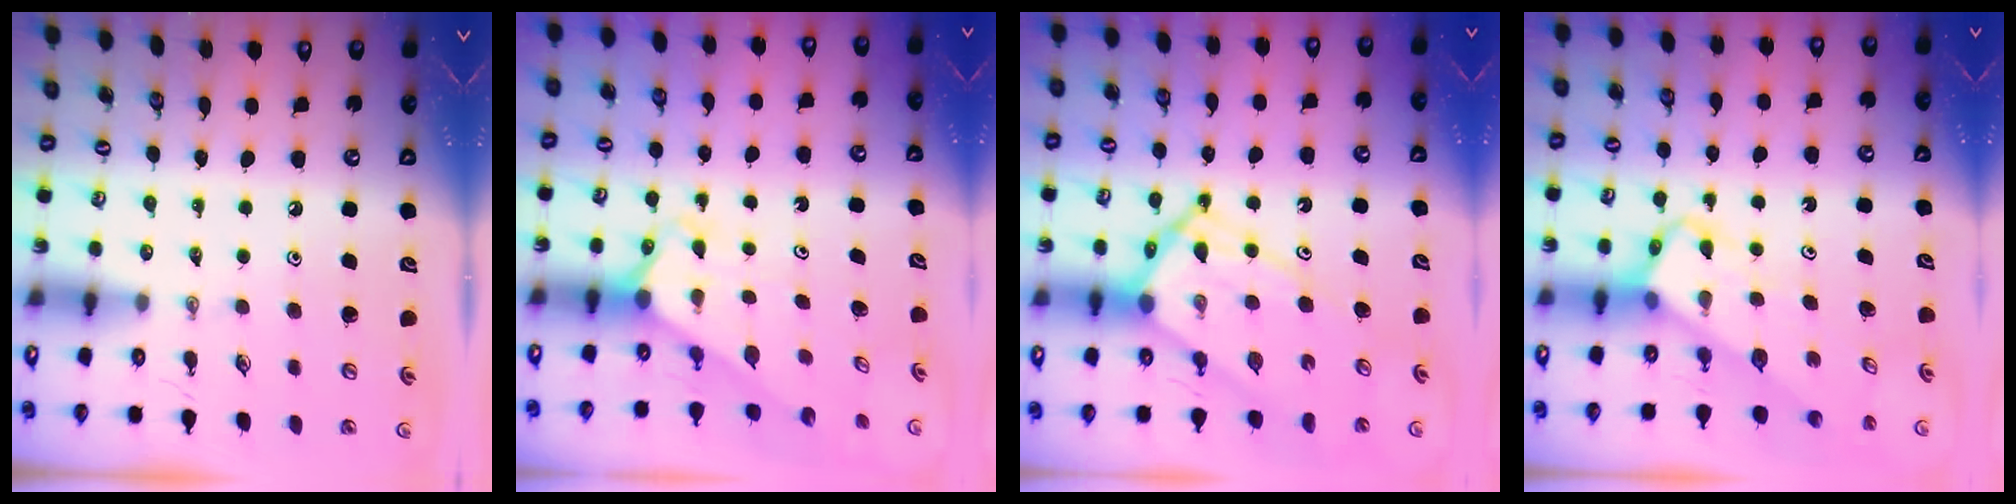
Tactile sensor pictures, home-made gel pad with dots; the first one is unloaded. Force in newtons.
{"total": 2.2, "press": 2.2, "slide": 0.2}
{"total": 14.8, "press": 14.7, "slide": 1.4}
{"total": 4.0, "press": 4.0, "slide": 0.2}